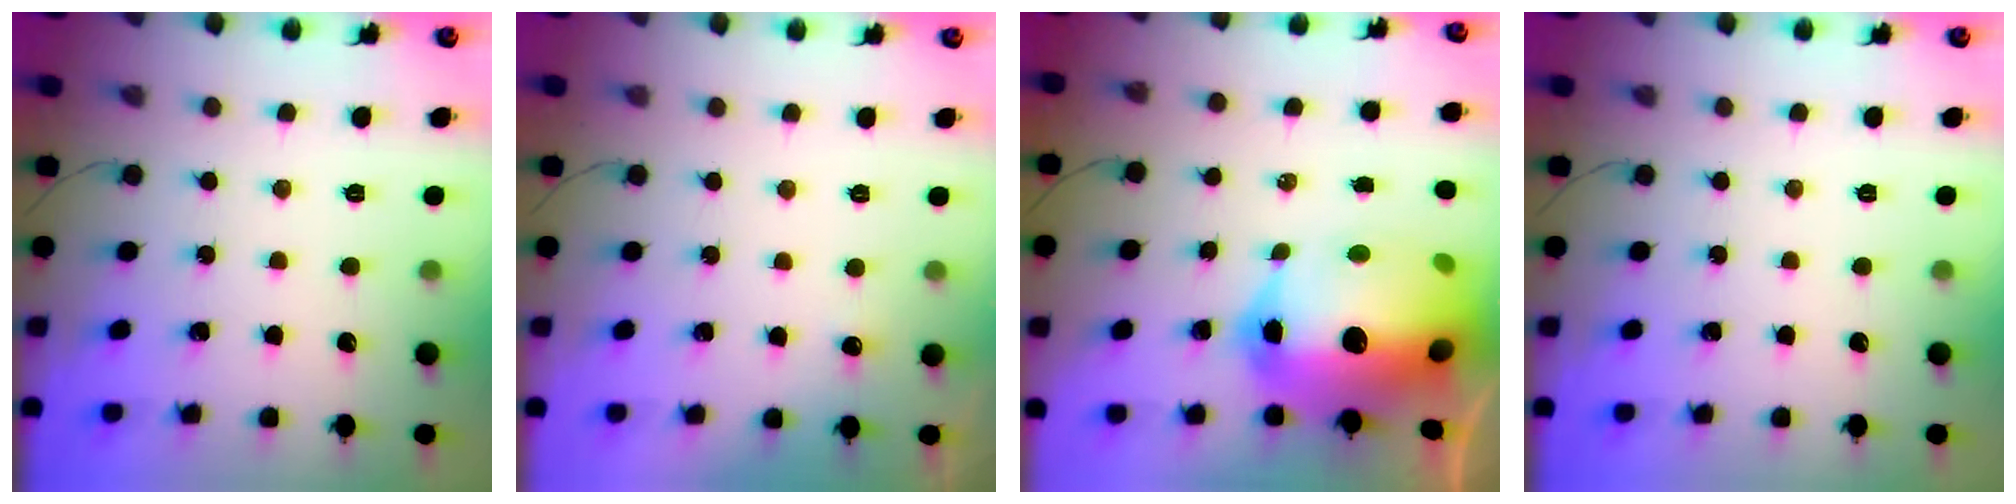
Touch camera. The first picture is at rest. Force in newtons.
{"total": 2.8, "press": 2.6, "slide": 1.1}
{"total": 25.4, "press": 23.2, "slide": 10.3}
{"total": 0.0}